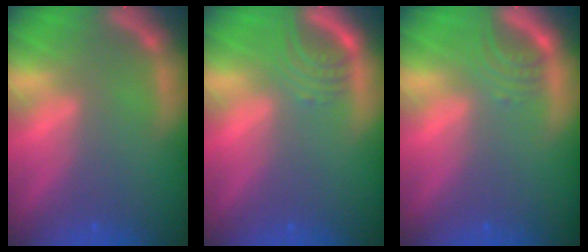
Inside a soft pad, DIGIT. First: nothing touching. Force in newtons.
{"total": 3.0}
{"total": 2.5}